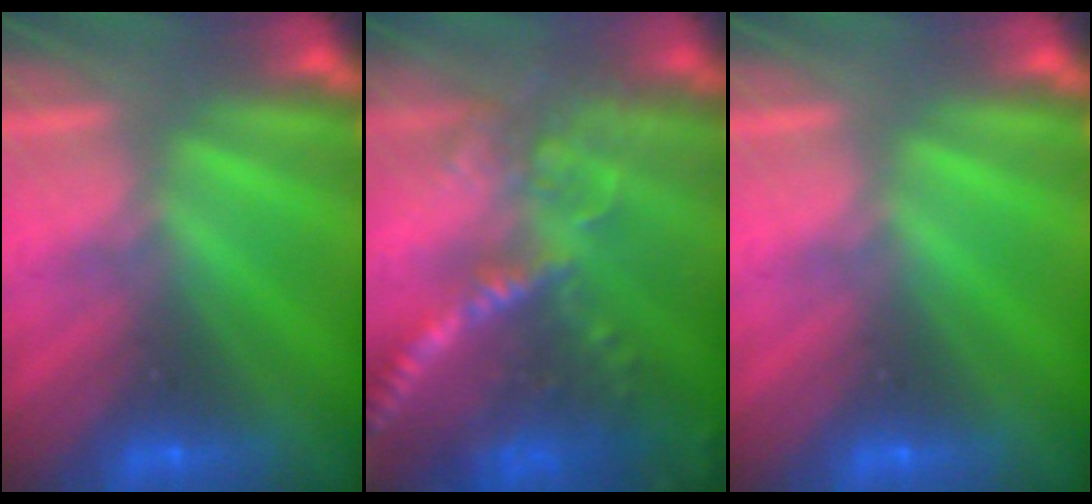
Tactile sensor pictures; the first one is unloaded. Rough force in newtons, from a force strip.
{"total": 5.9}
{"total": 0.0}